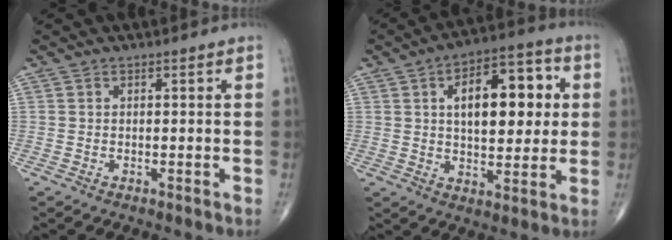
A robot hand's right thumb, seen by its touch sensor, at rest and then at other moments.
{"total": 16.2, "force": [3.4, 8.2, 13.6], "torque": [-0.163, 0.011, 0.050]}